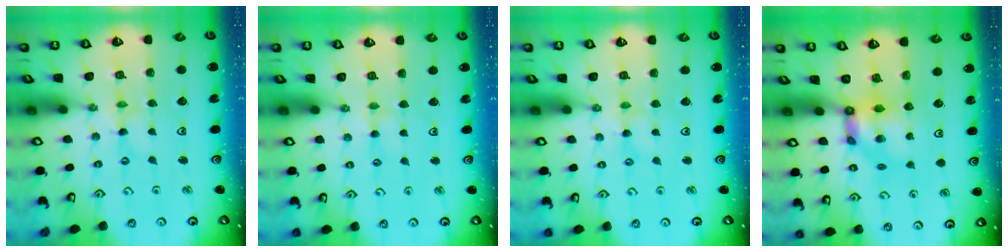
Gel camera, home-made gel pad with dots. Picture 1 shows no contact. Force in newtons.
{"total": 2.2, "press": 2.2, "slide": 0.4}
{"total": 3.6, "press": 3.6, "slide": 0.5}
{"total": 6.6, "press": 6.6, "slide": 0.2}